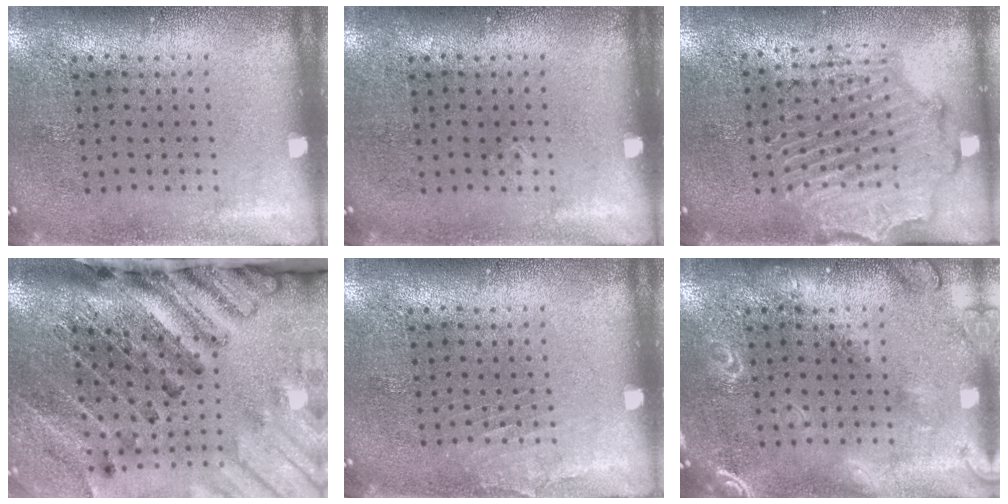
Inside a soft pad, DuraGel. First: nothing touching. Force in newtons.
{"total": 0.0}
{"total": 2.1, "press": 2.1, "slide": 0.5}
{"total": 4.2, "press": 3.2, "slide": 2.8}
{"total": 0.7, "press": 0.7, "slide": 0.1}
{"total": 2.9, "press": 2.9, "slide": 0.4}